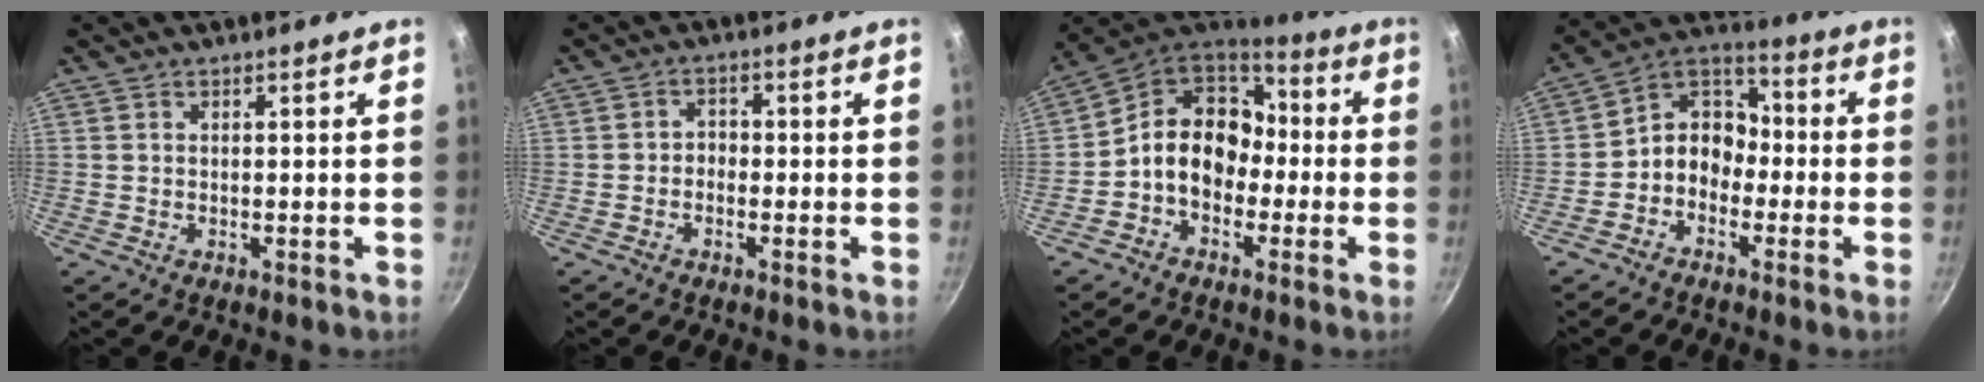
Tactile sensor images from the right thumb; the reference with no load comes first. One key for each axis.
{"total": 2.1, "fx": -1.0, "fy": 1.6, "fz": 1.0, "tx": -0.005, "ty": 0.018, "tz": -0.022}
{"total": 13.2, "fx": -1.9, "fy": 10.5, "fz": 7.7, "tx": -0.084, "ty": 0.050, "tz": -0.053}
{"total": 8.1, "fx": -2.7, "fy": 6.4, "fz": 4.0, "tx": -0.030, "ty": 0.049, "tz": -0.071}